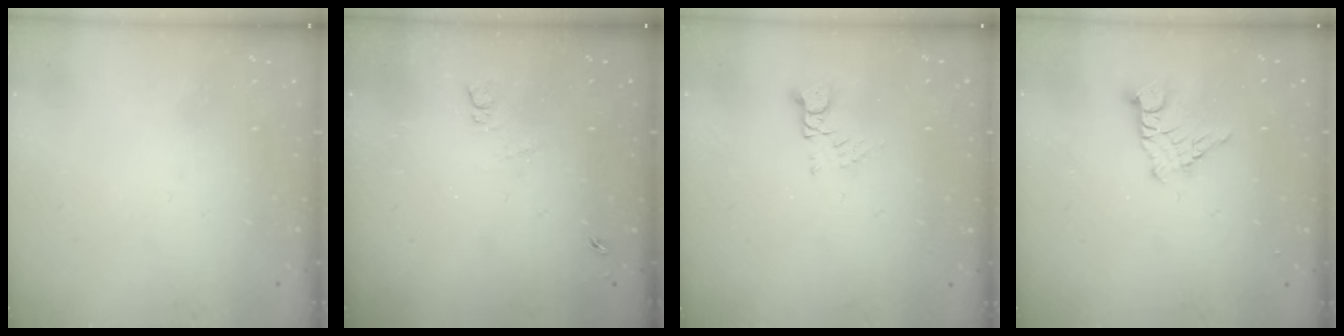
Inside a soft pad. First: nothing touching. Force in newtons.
{"total": 3.9, "press": 3.8, "slide": 0.7}
{"total": 3.2, "press": 3.2, "slide": 0.4}
{"total": 7.8, "press": 7.8, "slide": 0.8}